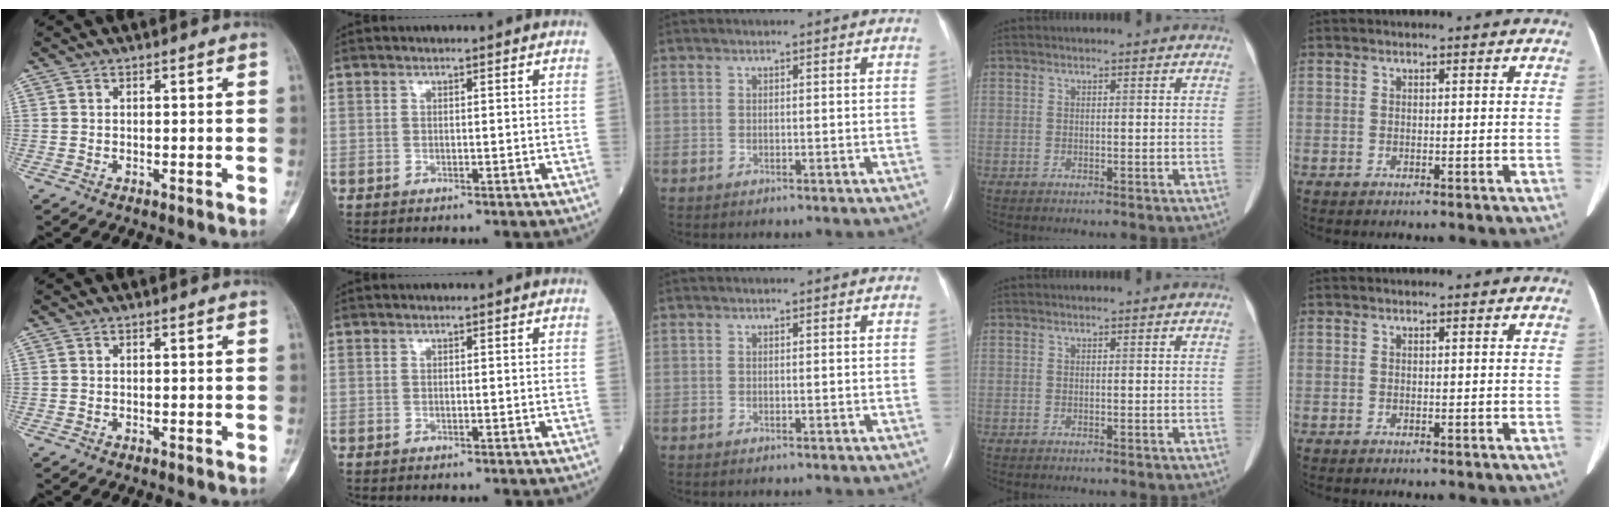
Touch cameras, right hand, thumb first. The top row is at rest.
{}